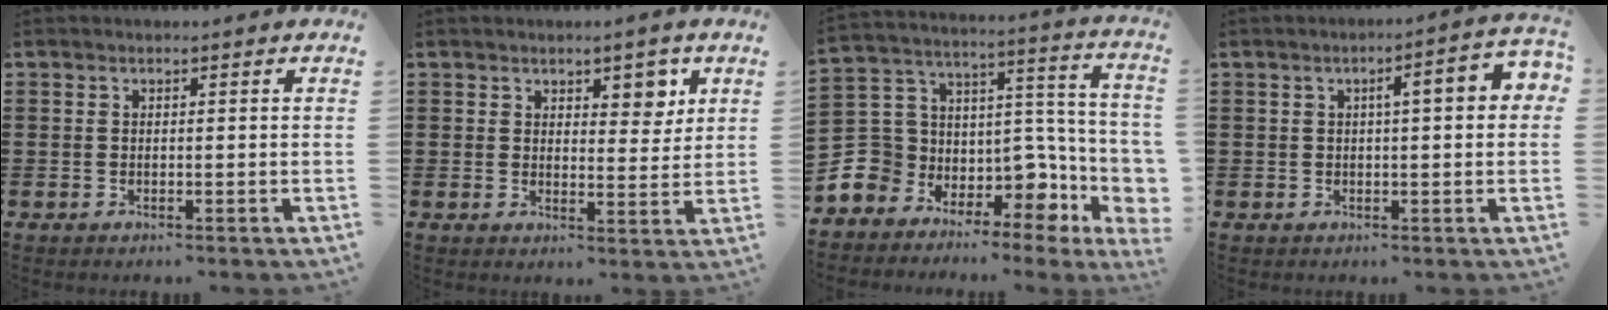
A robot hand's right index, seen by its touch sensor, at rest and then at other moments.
{"total": 4.3, "force": [2.8, 2.1, 2.4], "torque": [-0.030, 0.000, 0.045]}
{"total": 7.4, "force": [-0.4, 7.0, 2.3], "torque": [-0.079, -0.046, 0.001]}
{"total": 4.6, "force": [0.6, 0.7, 4.5], "torque": [-0.067, 0.000, 0.003]}